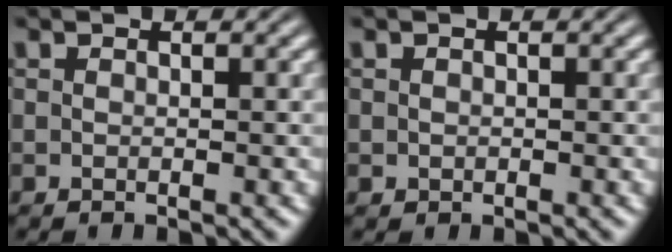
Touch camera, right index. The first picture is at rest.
{"total": 0.0}